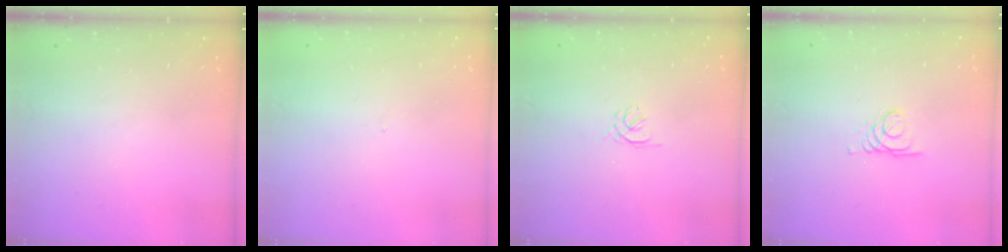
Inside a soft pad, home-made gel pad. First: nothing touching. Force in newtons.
{"total": 0.0}
{"total": 1.6, "press": 1.5, "slide": 0.5}
{"total": 1.7, "press": 1.7, "slide": 0.2}